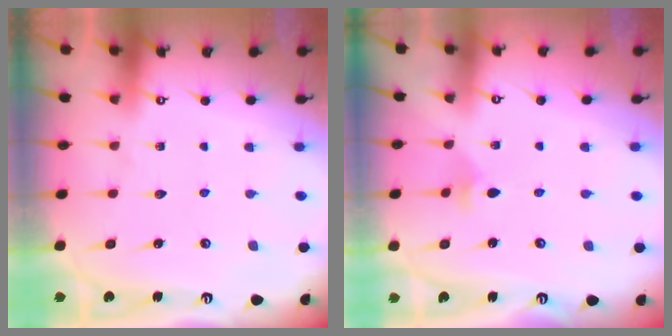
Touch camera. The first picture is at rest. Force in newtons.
{"total": 2.6, "press": 2.6, "slide": 0.6}